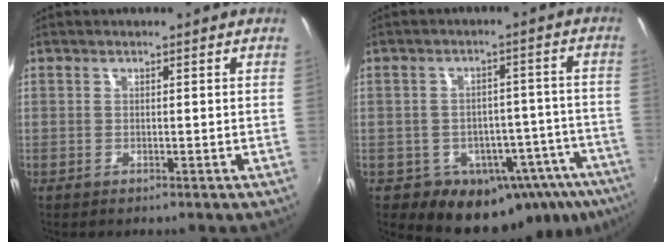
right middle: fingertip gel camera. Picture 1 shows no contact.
{"total": 17.0, "force": [-9.4, 12.0, 7.4], "torque": [-0.125, 0.016, -0.093]}